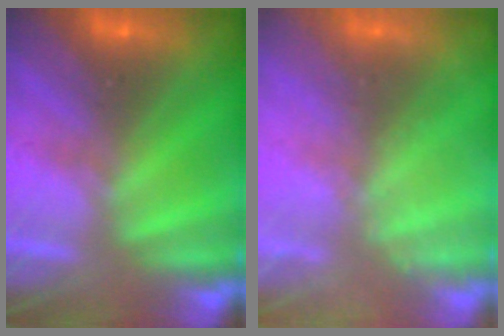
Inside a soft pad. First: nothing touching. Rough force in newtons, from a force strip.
{"total": 2.5}